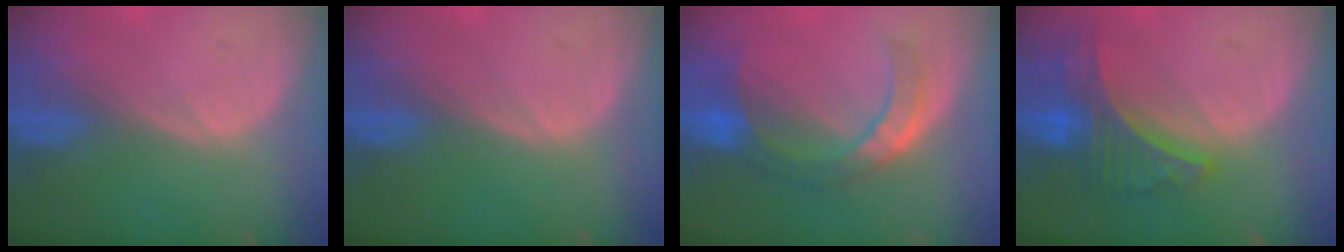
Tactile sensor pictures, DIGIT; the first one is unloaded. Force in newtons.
{"total": 0.0}
{"total": 7.5, "press": 7.3, "slide": 1.7}
{"total": 7.9, "press": 7.0, "slide": 3.7}